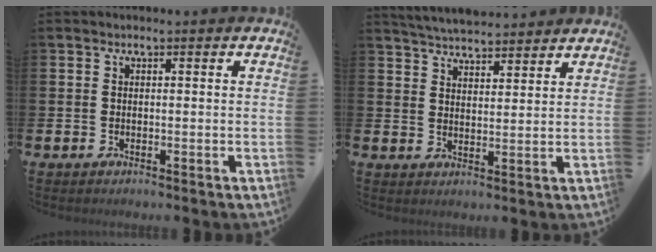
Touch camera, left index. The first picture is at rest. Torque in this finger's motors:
{"motor_torque": [-1.06, -1.08, -1.05, 0.09]}